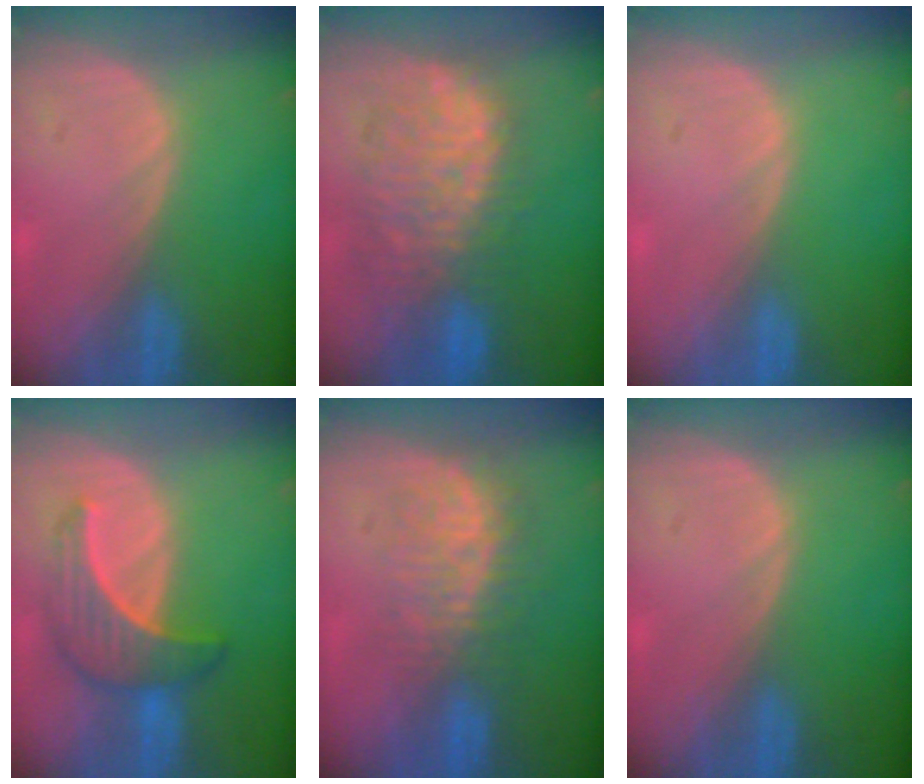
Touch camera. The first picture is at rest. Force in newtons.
{"total": 10.2, "press": 9.7, "slide": 3.2}
{"total": 0.0}
{"total": 6.6, "press": 6.5, "slide": 1.0}
{"total": 7.6, "press": 7.3, "slide": 2.2}
{"total": 0.0}